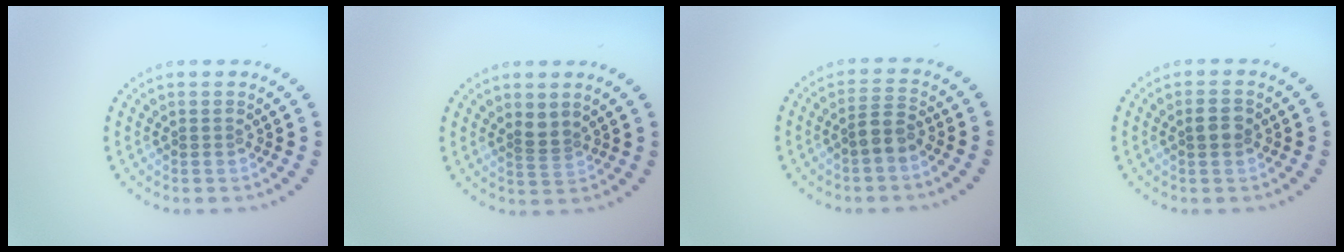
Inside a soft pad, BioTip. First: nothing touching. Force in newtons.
{"total": 1.3, "press": 0.9, "slide": 1.0}
{"total": 2.2, "press": 1.9, "slide": 1.0}
{"total": 1.8, "press": 1.8, "slide": 0.3}